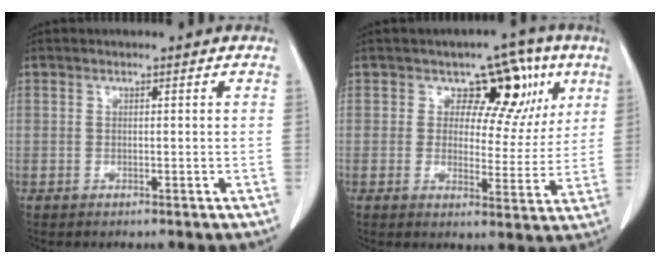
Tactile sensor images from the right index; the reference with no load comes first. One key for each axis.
{"total": 9.0, "fx": 4.2, "fy": 6.1, "fz": 5.1, "tx": -0.033, "ty": 0.016, "tz": 0.053}